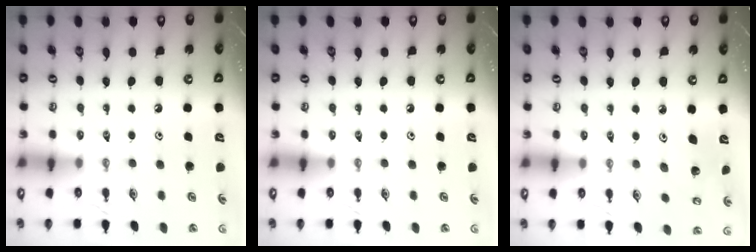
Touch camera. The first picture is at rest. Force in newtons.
{"total": 0.0}
{"total": 4.3, "press": 4.2, "slide": 1.0}